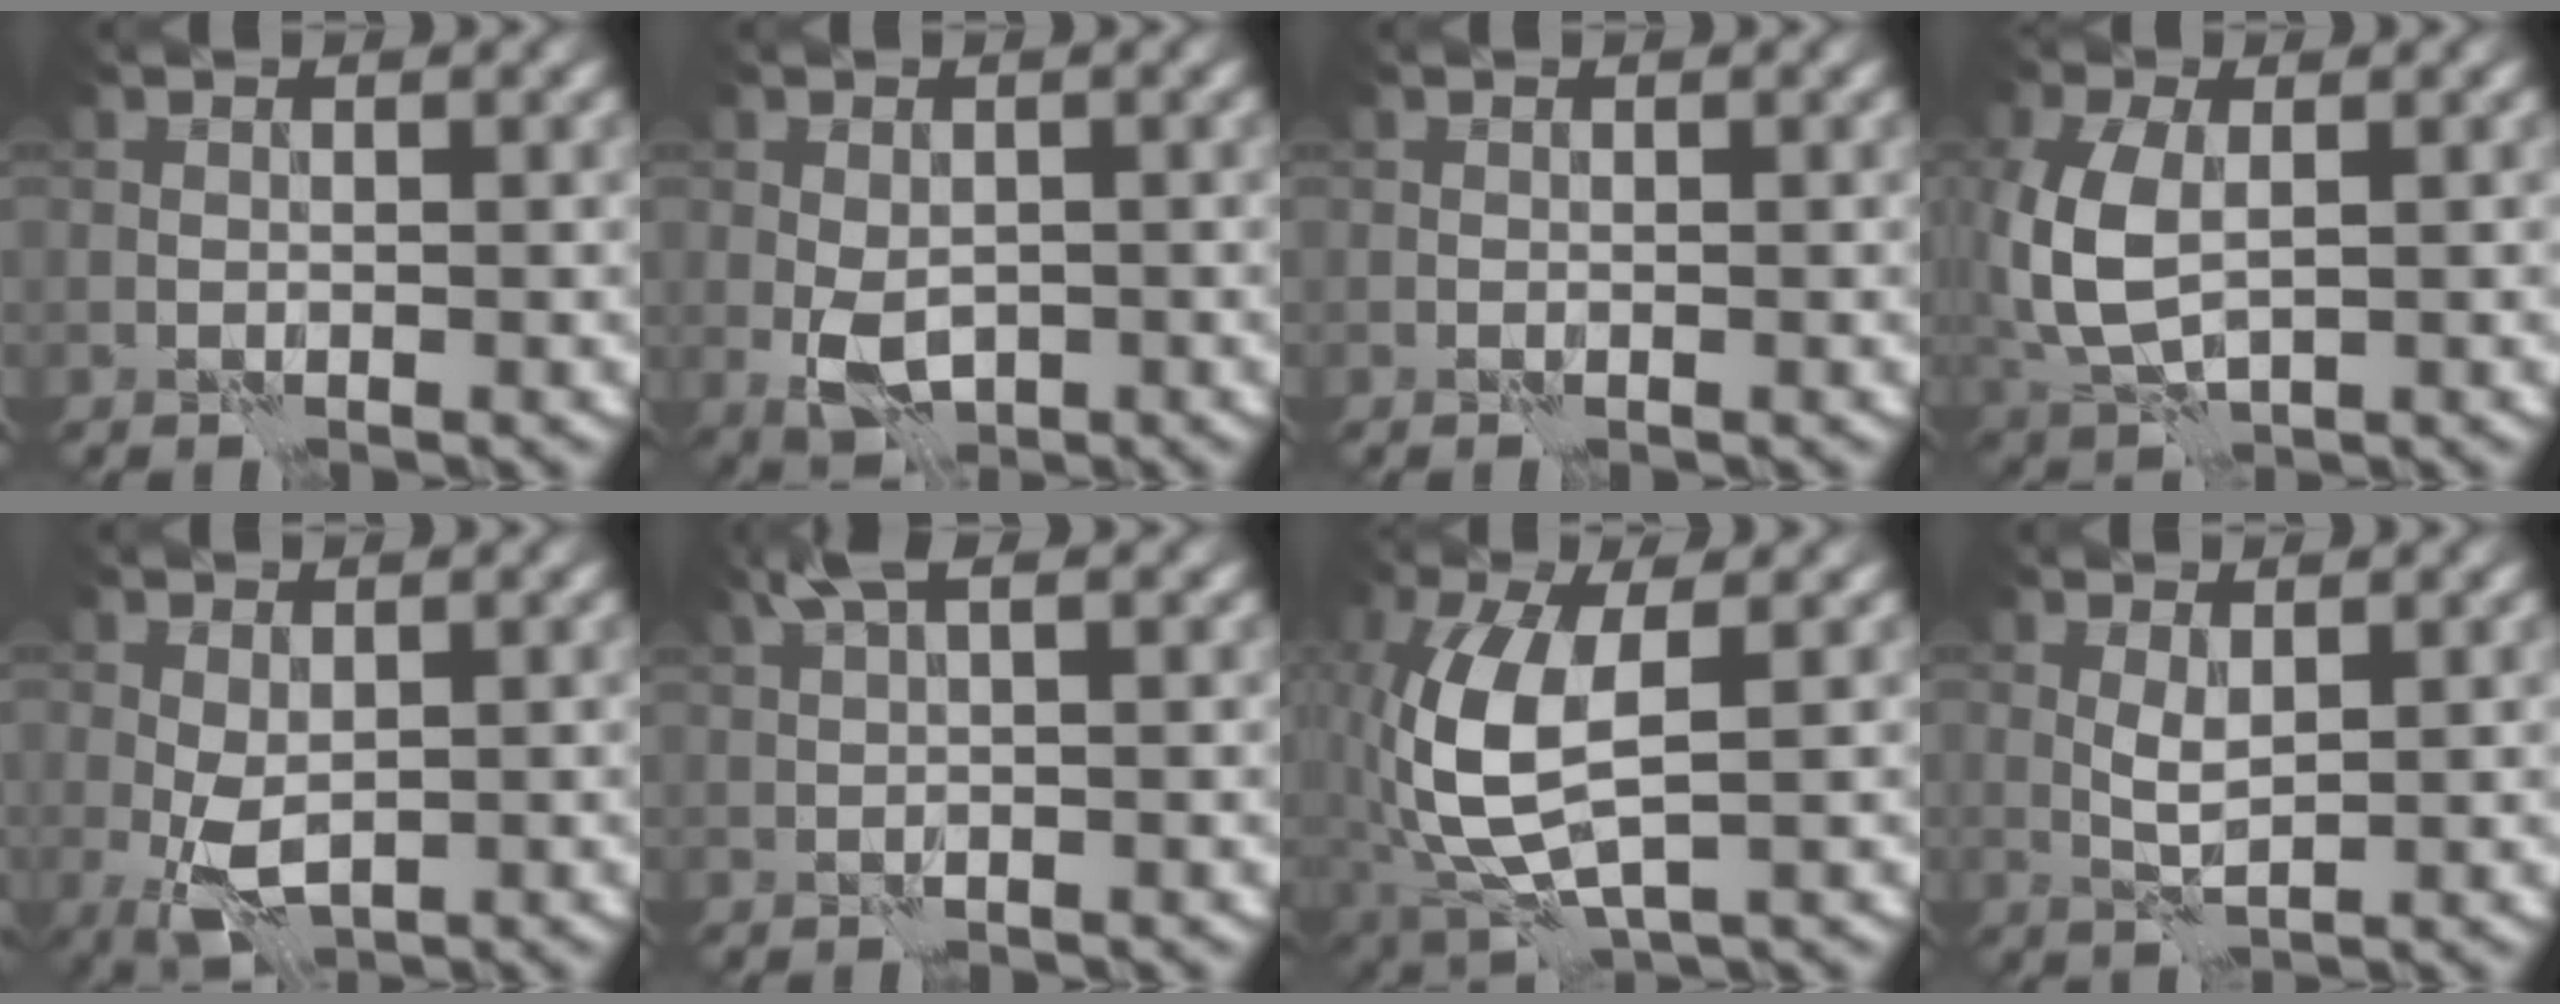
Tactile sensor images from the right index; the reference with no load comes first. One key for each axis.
{"total": 3.9, "fx": -0.8, "fy": 2.5, "fz": 2.9, "tx": -0.053, "ty": -0.008, "tz": -0.013}
{"total": 0.0}
{"total": 6.9, "fx": 0.1, "fy": 4.3, "fz": 5.4, "tx": -0.144, "ty": 0.000, "tz": 0.007}
{"total": 3.5, "fx": -0.4, "fy": 1.9, "fz": 2.9, "tx": -0.065, "ty": -0.006, "tz": -0.005}
{"total": 2.4, "fx": 1.4, "fy": 0.4, "fz": 1.9, "tx": -0.035, "ty": 0.007, "tz": 0.025}
{"total": 7.6, "fx": -0.3, "fy": 3.5, "fz": 6.8, "tx": -0.168, "ty": 0.004, "tz": -0.001}
{"total": 1.8, "fx": 0.5, "fy": 0.7, "fz": 1.5, "tx": -0.038, "ty": 0.003, "tz": 0.014}